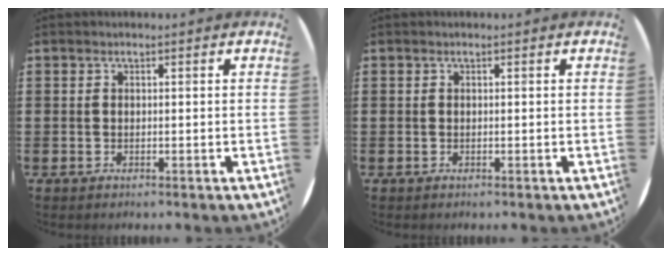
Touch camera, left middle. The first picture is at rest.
{"total": 0.0}